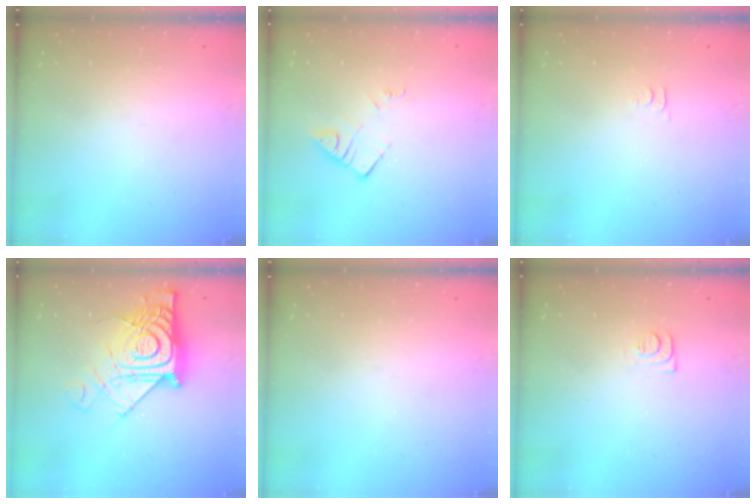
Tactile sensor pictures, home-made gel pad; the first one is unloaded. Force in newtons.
{"total": 4.4, "press": 4.4, "slide": 0.2}
{"total": 3.4, "press": 3.4, "slide": 0.5}
{"total": 15.9, "press": 15.7, "slide": 1.9}
{"total": 0.0}
{"total": 6.7, "press": 6.7, "slide": 0.6}